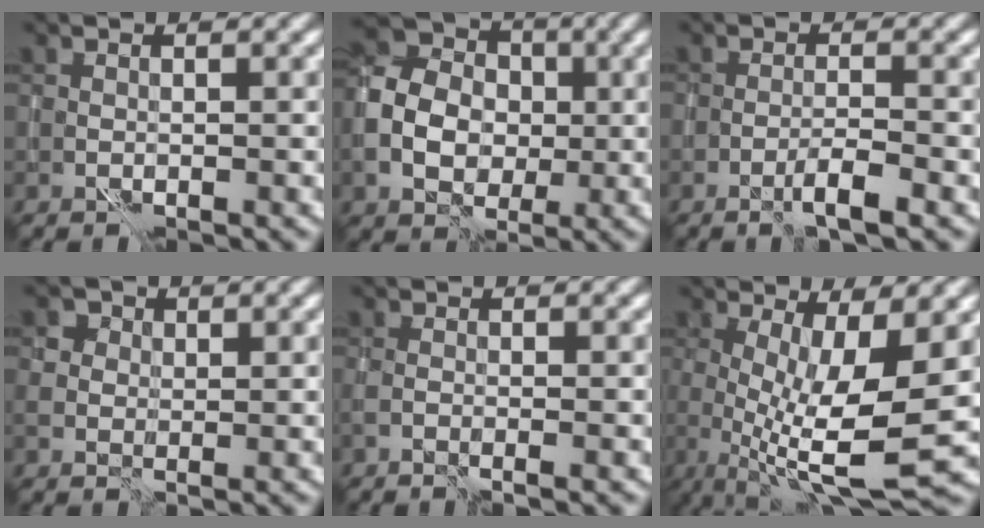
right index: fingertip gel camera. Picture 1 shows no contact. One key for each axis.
{"total": 7.6, "fx": -0.8, "fy": 6.1, "fz": 4.5, "tx": -0.103, "ty": 0.005, "tz": -0.021}
{"total": 2.4, "fx": -1.6, "fy": 0.2, "fz": 1.9, "tx": -0.033, "ty": 0.008, "tz": -0.031}
{"total": 3.9, "fx": 1.0, "fy": 3.4, "fz": 1.7, "tx": -0.020, "ty": 0.013, "tz": -0.006}
{"total": 1.0, "fx": -0.7, "fy": 0.0, "fz": 0.7, "tx": -0.014, "ty": -0.004, "tz": -0.016}
{"total": 10.2, "fx": -0.8, "fy": 2.9, "fz": 9.8, "tx": -0.165, "ty": -0.012, "tz": -0.010}